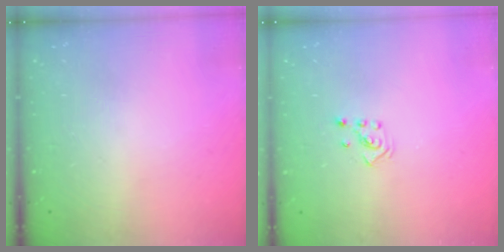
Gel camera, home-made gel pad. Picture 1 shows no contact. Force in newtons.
{"total": 2.1, "press": 1.9, "slide": 0.8}